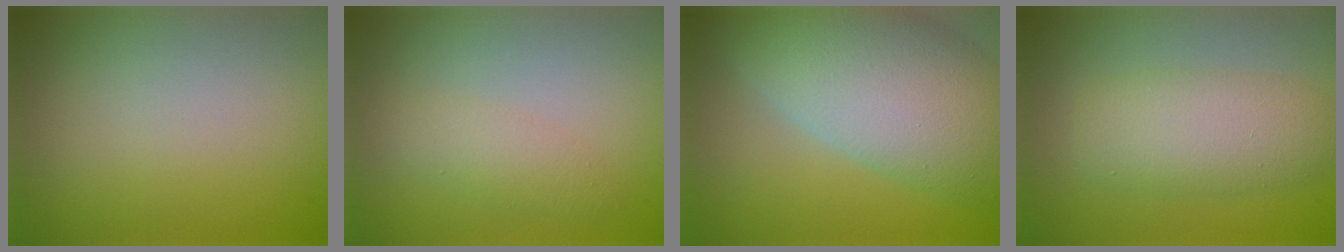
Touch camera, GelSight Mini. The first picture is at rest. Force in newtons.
{"total": 1.9, "press": 1.9, "slide": 0.1}
{"total": 11.8, "press": 11.8, "slide": 1.0}
{"total": 5.0, "press": 5.0, "slide": 0.2}